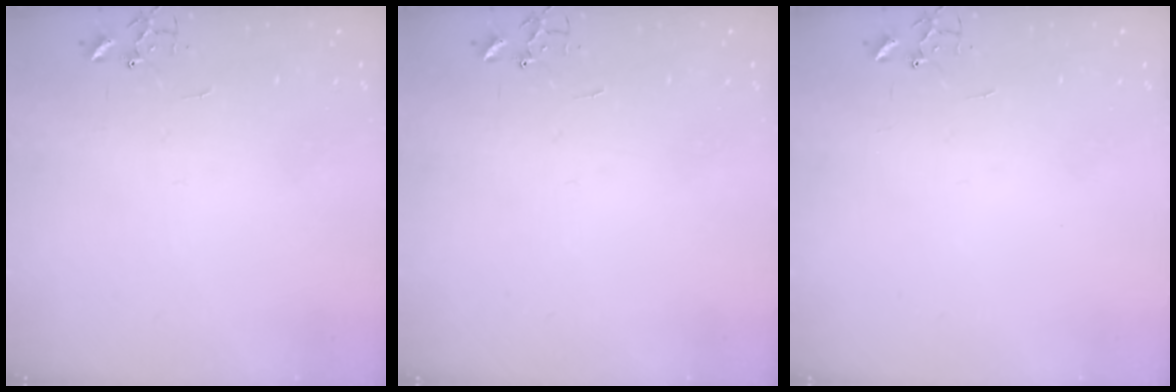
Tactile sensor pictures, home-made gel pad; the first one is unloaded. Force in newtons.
{"total": 0.0}
{"total": 0.0}